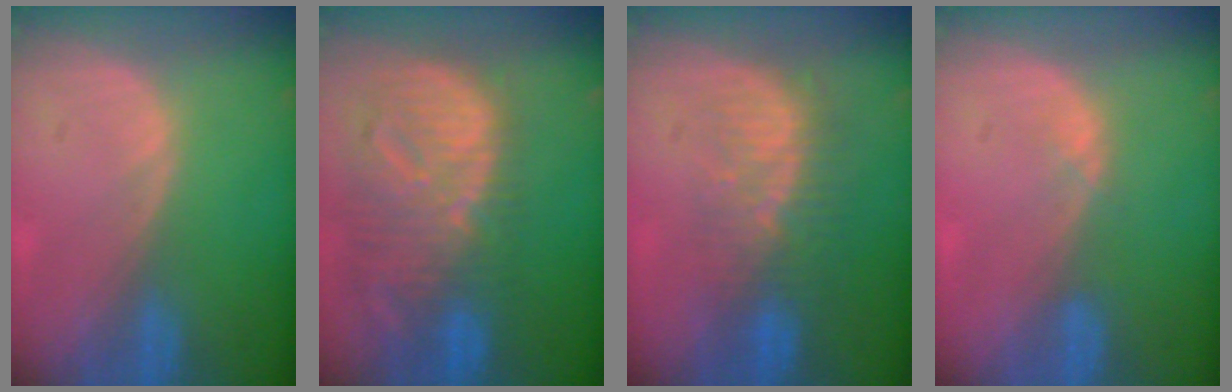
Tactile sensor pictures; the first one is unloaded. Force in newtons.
{"total": 12.6, "press": 11.0, "slide": 6.2}
{"total": 8.4, "press": 7.5, "slide": 3.8}
{"total": 1.3, "press": 1.1, "slide": 0.8}